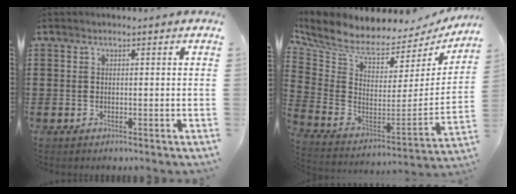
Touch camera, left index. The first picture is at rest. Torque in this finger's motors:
{"motor_torque": [1.34, -0.80, 0.46, 0.16]}